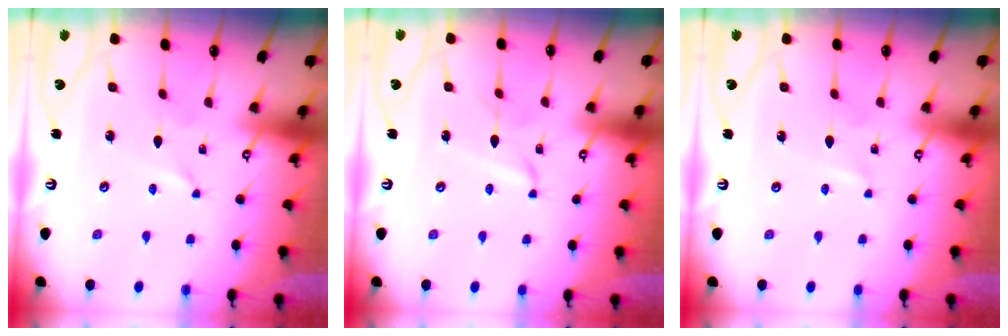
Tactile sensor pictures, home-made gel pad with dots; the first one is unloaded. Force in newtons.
{"total": 4.1, "press": 4.1, "slide": 0.3}
{"total": 1.5, "press": 1.4, "slide": 0.2}